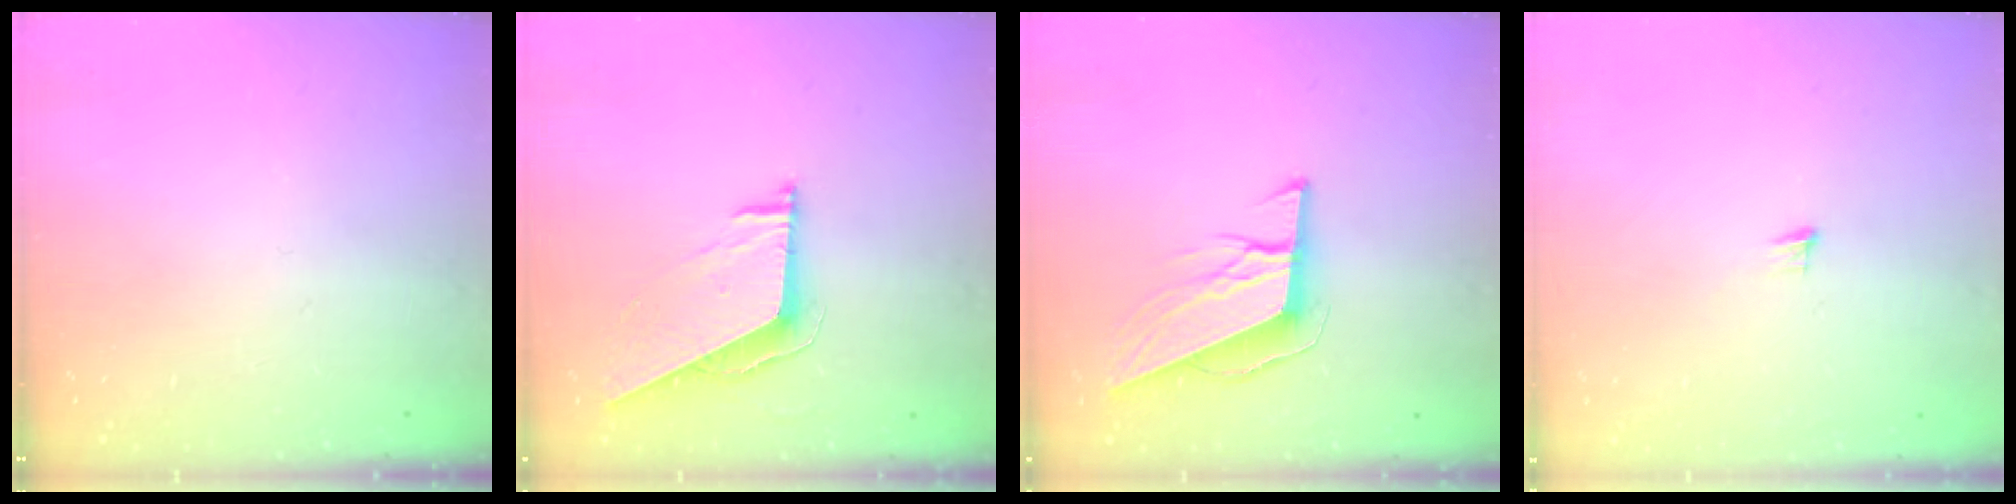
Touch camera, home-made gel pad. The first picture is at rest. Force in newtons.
{"total": 7.5, "press": 7.5, "slide": 0.1}
{"total": 9.9, "press": 9.5, "slide": 2.7}
{"total": 3.9, "press": 3.8, "slide": 0.9}